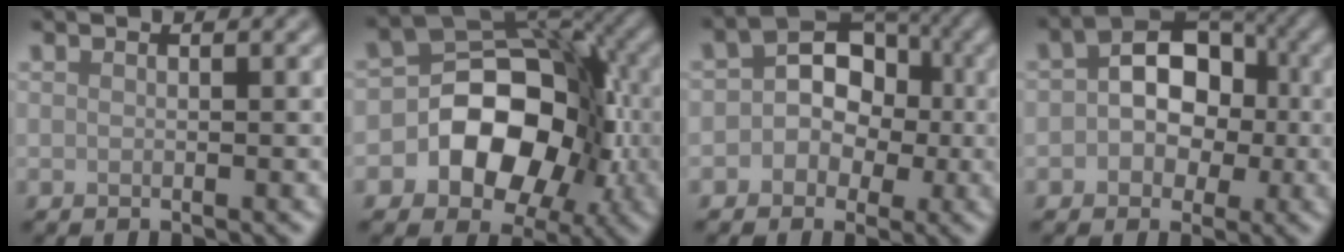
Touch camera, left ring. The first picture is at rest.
{"total": 13.3, "force": [-2.8, 10.1, 8.1], "torque": [-0.081, 0.008, -0.071]}
{"total": 6.6, "force": [-0.3, 5.6, 3.4], "torque": [-0.009, 0.027, -0.030]}
{"total": 6.3, "force": [-0.1, 4.7, 4.2], "torque": [-0.044, 0.008, -0.011]}